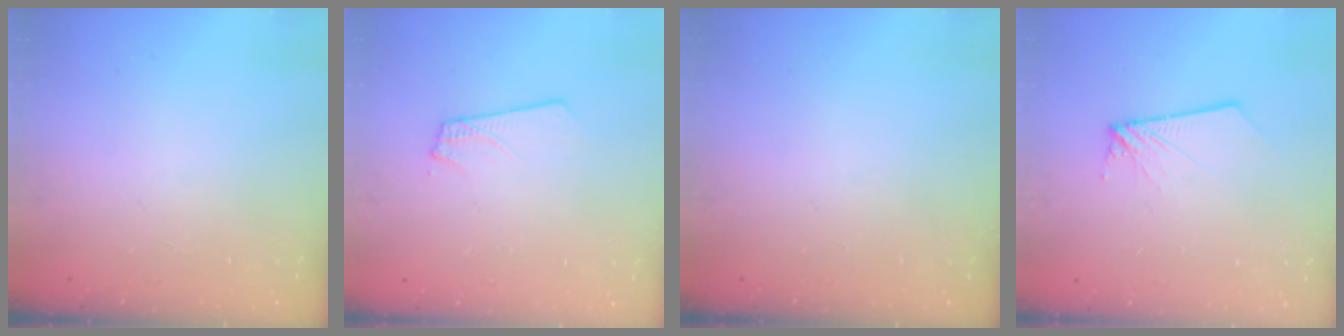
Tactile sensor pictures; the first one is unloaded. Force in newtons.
{"total": 1.8, "press": 1.8, "slide": 0.1}
{"total": 0.0}
{"total": 2.8, "press": 2.8, "slide": 0.3}